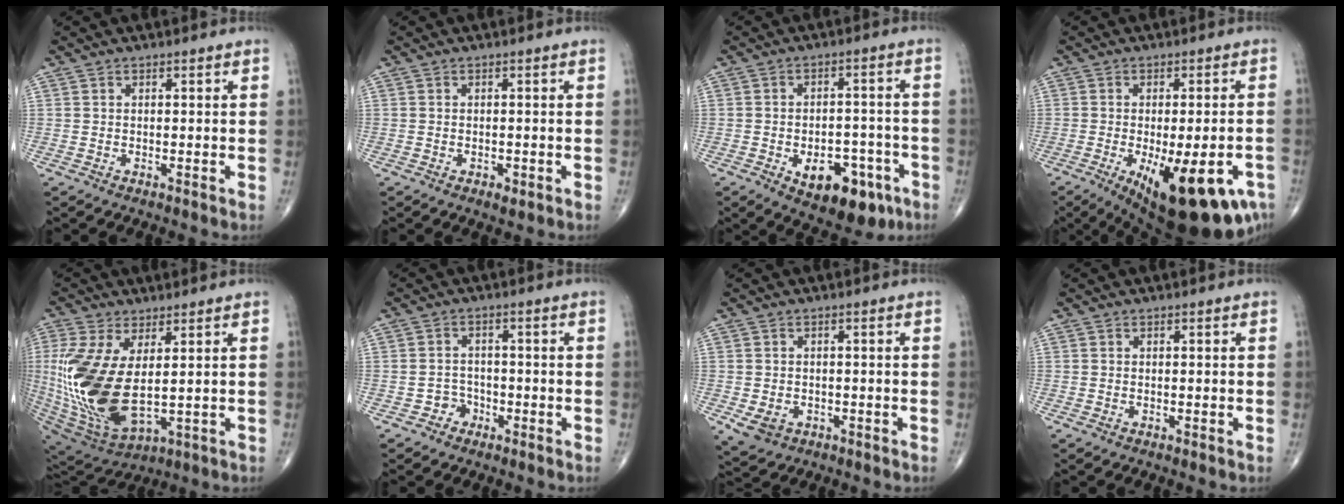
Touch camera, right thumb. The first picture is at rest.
{"total": 1.3, "force": [-0.6, 0.7, 1.0], "torque": [-0.014, 0.000, -0.005]}
{"total": 12.9, "force": [-5.8, 7.3, 8.9], "torque": [-0.095, 0.033, -0.069]}
{"total": 20.2, "force": [-8.9, 7.3, 16.7], "torque": [-0.186, -0.005, -0.108]}
{"total": 19.5, "force": [1.2, 9.5, 17.0], "torque": [-0.382, -0.026, 0.043]}
{"total": 3.0, "force": [-1.7, 2.5, 0.3], "torque": [0.013, 0.018, -0.035]}
{"total": 4.4, "force": [-1.5, 3.5, 2.1], "torque": [-0.035, 0.002, -0.014]}
{"total": 0.0}